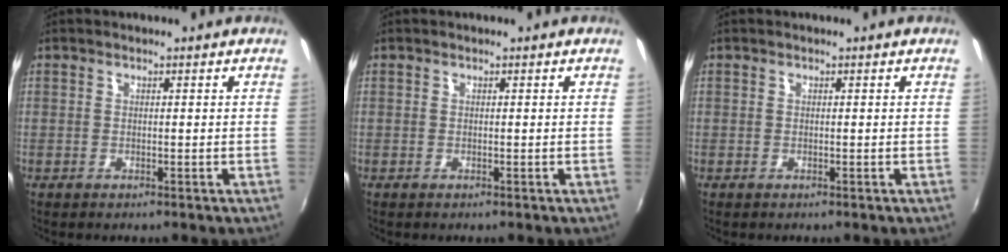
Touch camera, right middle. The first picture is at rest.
{"total": 0.0}
{"total": 0.0}